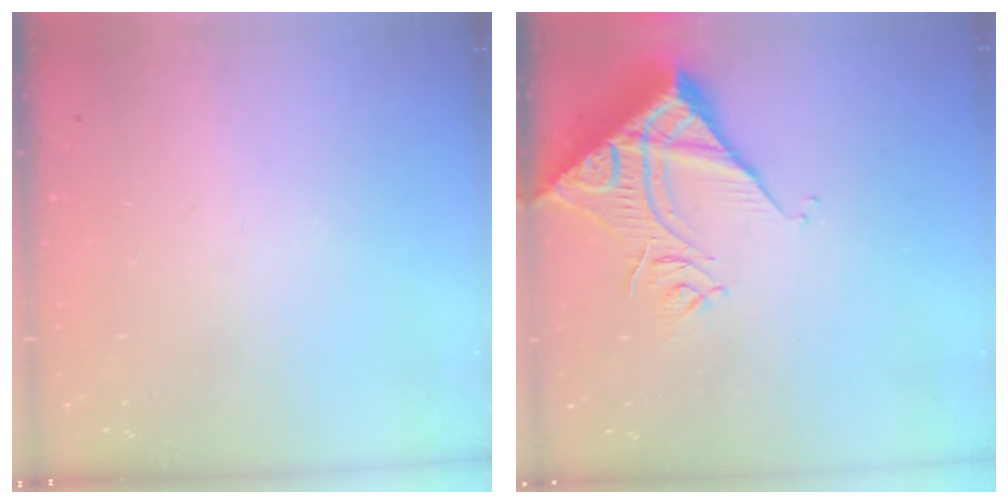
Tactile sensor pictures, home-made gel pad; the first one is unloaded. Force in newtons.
{"total": 13.9, "press": 13.8, "slide": 1.7}